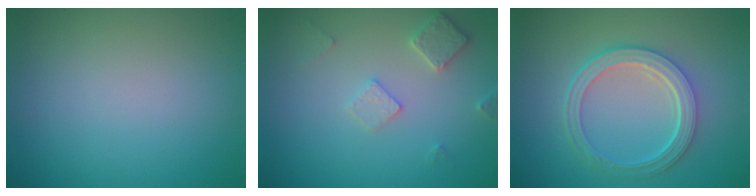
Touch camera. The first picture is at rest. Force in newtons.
{"total": 2.5, "press": 2.4, "slide": 0.4}
{"total": 5.2, "press": 3.9, "slide": 3.5}